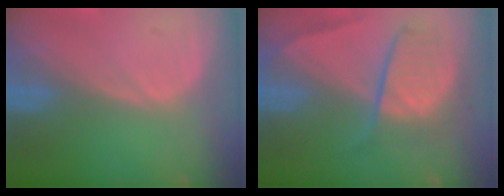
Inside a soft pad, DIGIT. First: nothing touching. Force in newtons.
{"total": 7.3, "press": 7.3, "slide": 0.2}